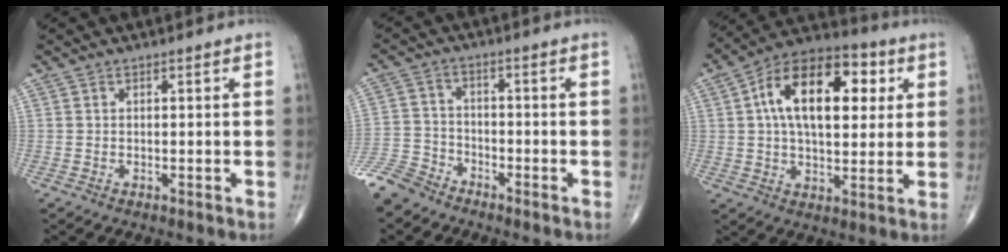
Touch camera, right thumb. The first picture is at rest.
{"total": 7.3, "force": [-6.3, 3.5, 1.3], "torque": [-0.027, 0.016, -0.135]}
{"total": 19.7, "force": [4.8, 10.8, 15.8], "torque": [-0.226, 0.016, 0.068]}